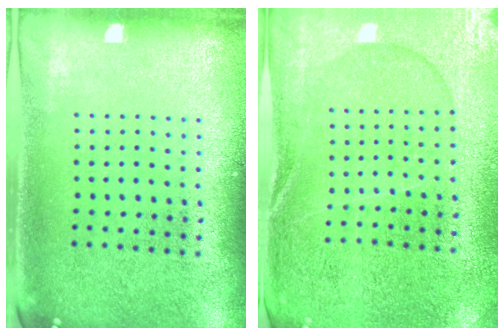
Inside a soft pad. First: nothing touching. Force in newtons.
{"total": 0.8, "press": 0.6, "slide": 0.5}